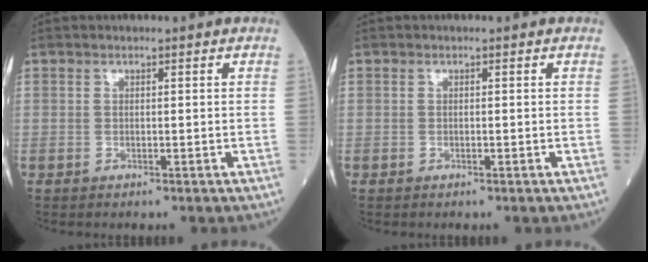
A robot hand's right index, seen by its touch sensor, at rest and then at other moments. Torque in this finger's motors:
{"motor_torque": [0.06, 0.02, 0.03, -0.01]}